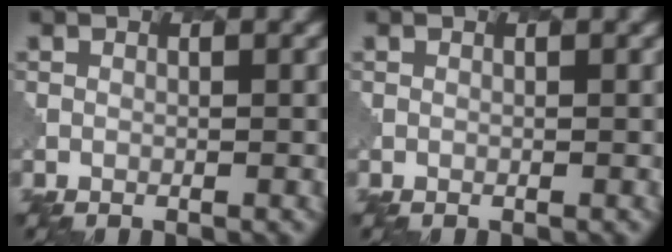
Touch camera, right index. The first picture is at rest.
{"total": 0.0}